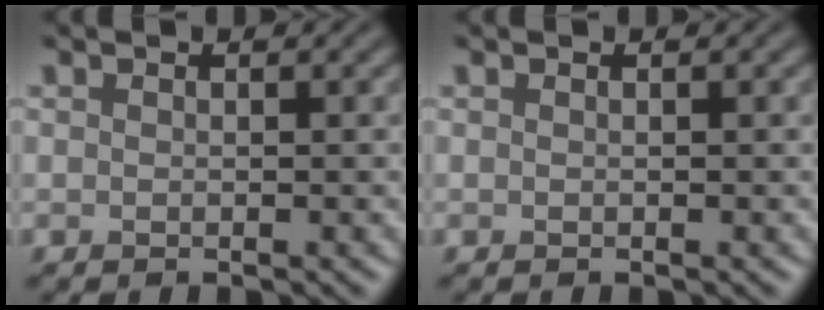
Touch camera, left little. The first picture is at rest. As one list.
[{"total": 0.0}]